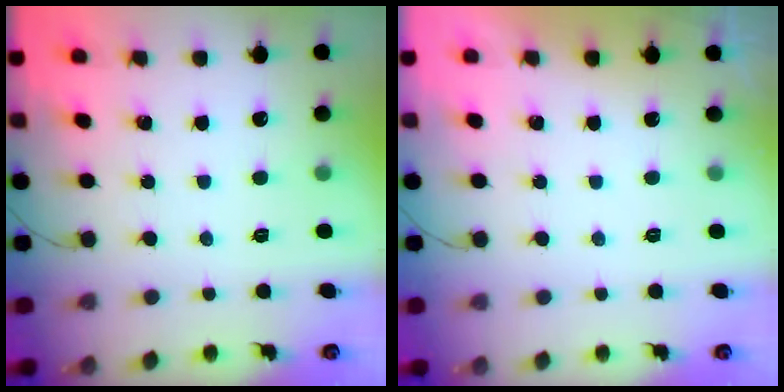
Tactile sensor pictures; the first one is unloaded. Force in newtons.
{"total": 0.0}